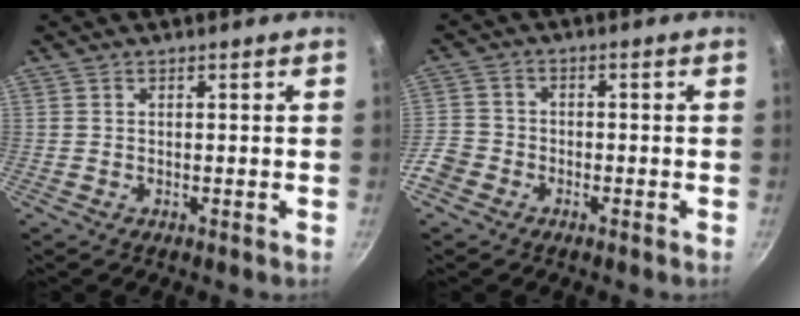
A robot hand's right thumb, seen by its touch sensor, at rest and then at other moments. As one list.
[{"total": 5.9, "force": [-3.2, 4.5, 2.0], "torque": [-0.036, 0.037, -0.068]}]